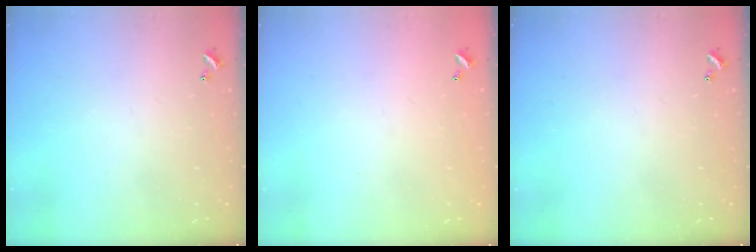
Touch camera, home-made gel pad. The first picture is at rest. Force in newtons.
{"total": 2.9, "press": 2.9, "slide": 0.1}
{"total": 0.0}